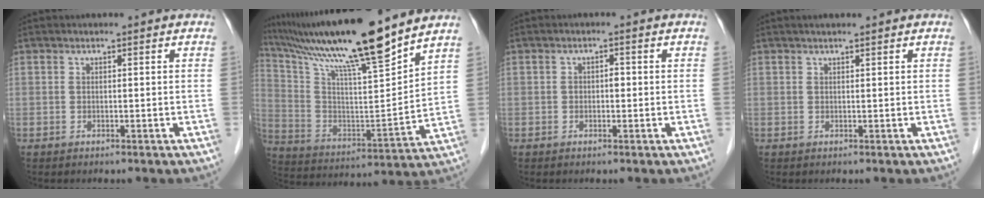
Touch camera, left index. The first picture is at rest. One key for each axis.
{"total": 19.9, "fx": 16.5, "fy": -0.3, "fz": 11.2, "tx": -0.207, "ty": -0.005, "tz": 0.286}
{"total": 1.2, "fx": -0.1, "fy": 0.7, "fz": 1.0, "tx": -0.012, "ty": 0.004, "tz": -0.004}
{"total": 1.9, "fx": 1.5, "fy": 0.1, "fz": 1.1, "tx": -0.014, "ty": 0.016, "tz": 0.025}